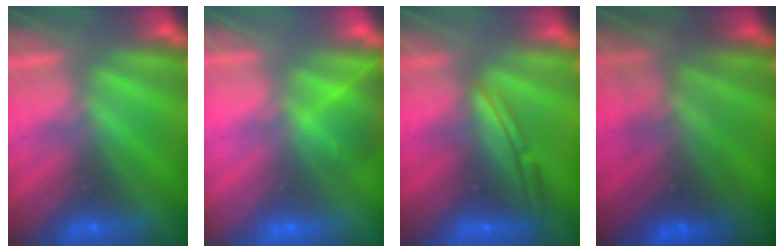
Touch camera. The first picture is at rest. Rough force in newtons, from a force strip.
{"total": 2.8}
{"total": 5.5}
{"total": 7.4}